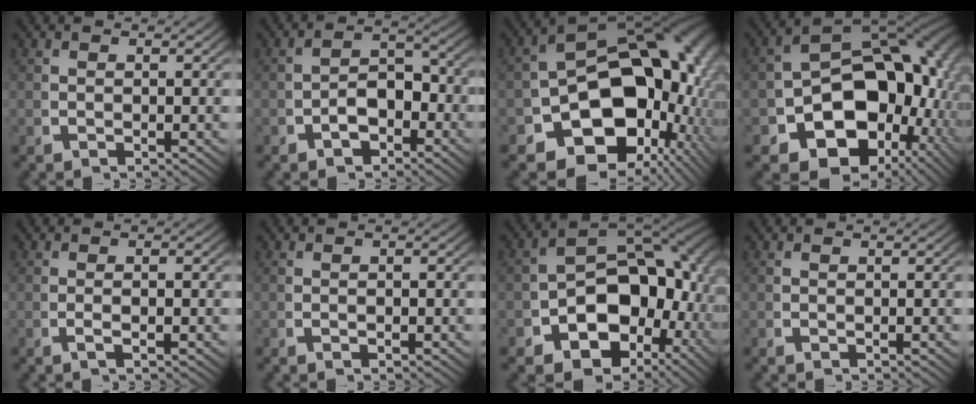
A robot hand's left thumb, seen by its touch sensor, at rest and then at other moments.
{"total": 4.5, "force": [-1.7, 2.9, 2.9], "torque": [-0.050, -0.016, -0.017]}
{"total": 20.7, "force": [-1.9, 13.4, 15.7], "torque": [-0.239, -0.047, -0.022]}
{"total": 21.1, "force": [-3.6, 14.4, 15.0], "torque": [-0.238, -0.063, -0.042]}
{"total": 1.3, "force": [-0.4, 0.3, 1.2], "torque": [-0.028, -0.002, -0.007]}
{"total": 0.7, "force": [-0.2, 0.4, 0.5], "torque": [-0.011, 0.002, -0.007]}
{"total": 17.8, "force": [-3.6, 12.7, 11.9], "torque": [-0.190, -0.066, -0.036]}
{"total": 0.0}